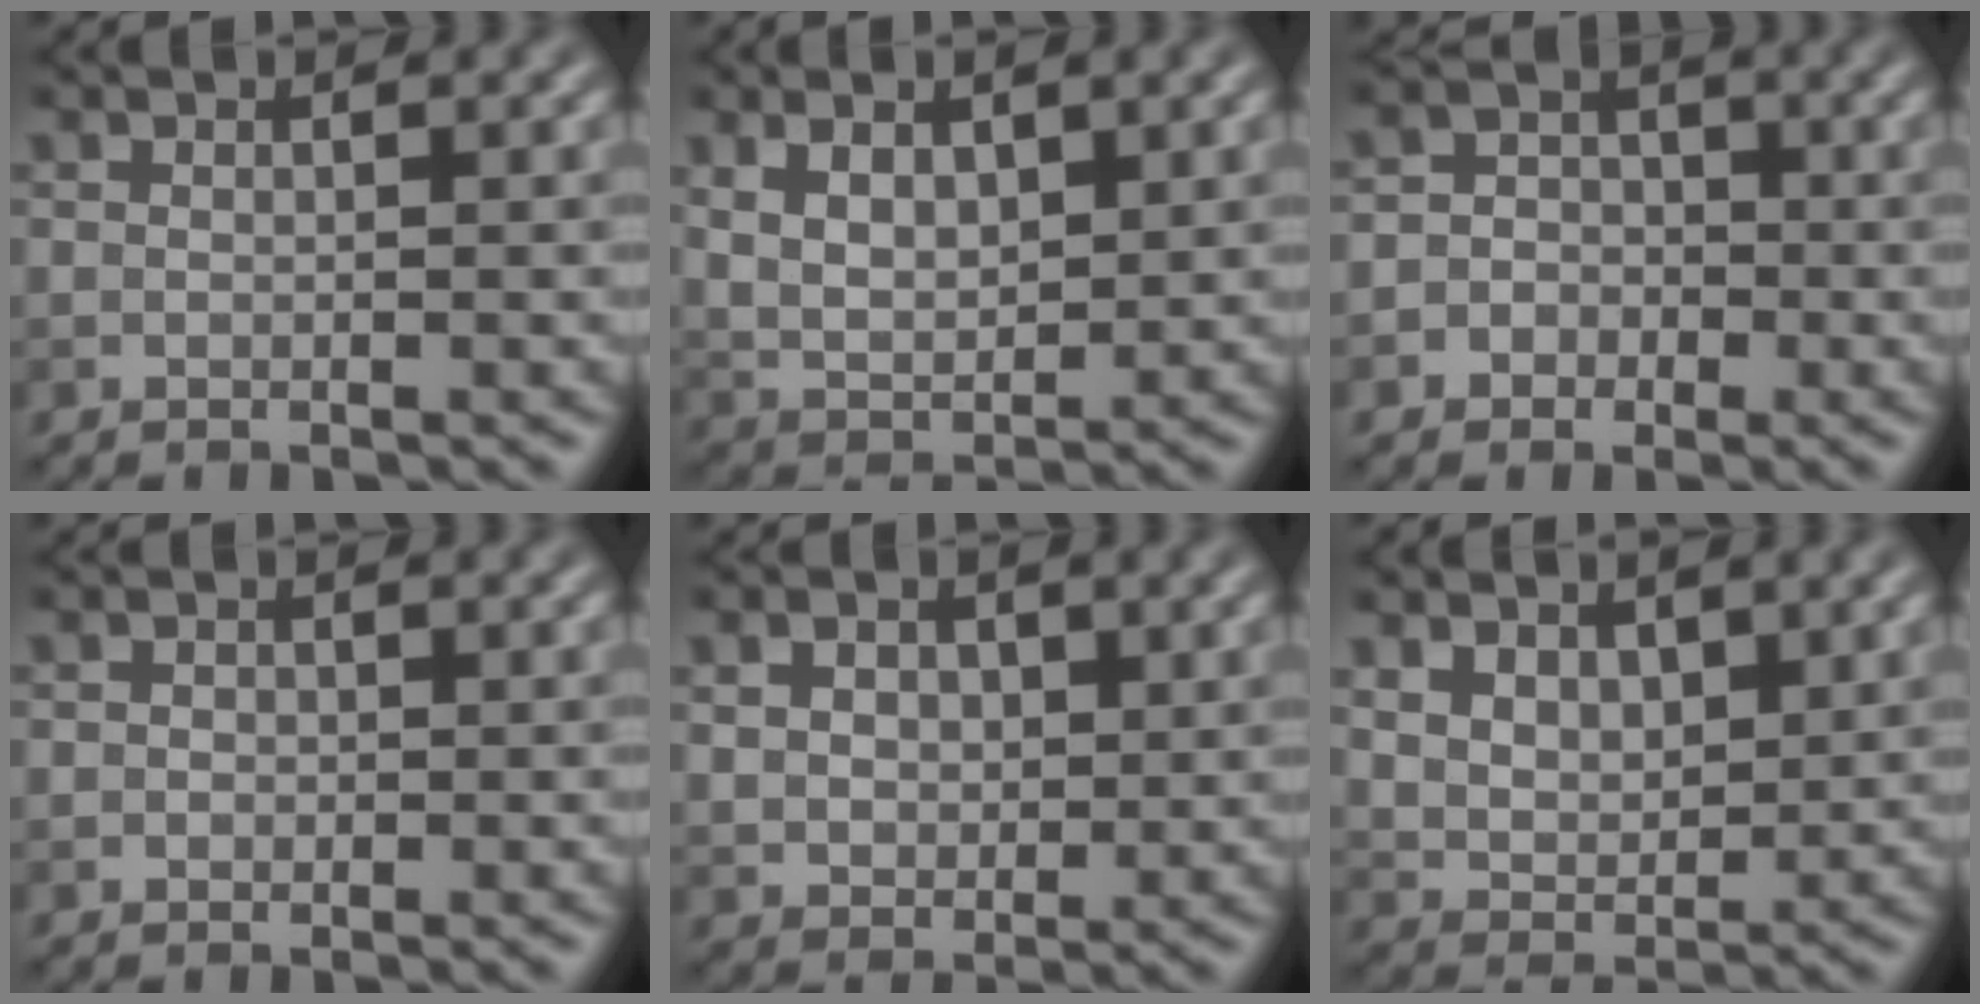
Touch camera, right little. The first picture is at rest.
{"total": 4.3, "force": [1.6, 2.2, 3.3], "torque": [-0.071, -0.002, 0.035]}
{"total": 3.6, "force": [-1.2, 3.3, 0.7], "torque": [0.023, 0.015, -0.038]}
{"total": 0.7, "force": [0.1, 0.7, 0.3], "torque": [0.001, 0.001, -0.007]}
{"total": 3.5, "force": [1.3, 2.5, 2.1], "torque": [-0.044, 0.008, 0.016]}
{"total": 4.5, "force": [2.4, 2.9, 2.5], "torque": [-0.061, -0.002, 0.051]}